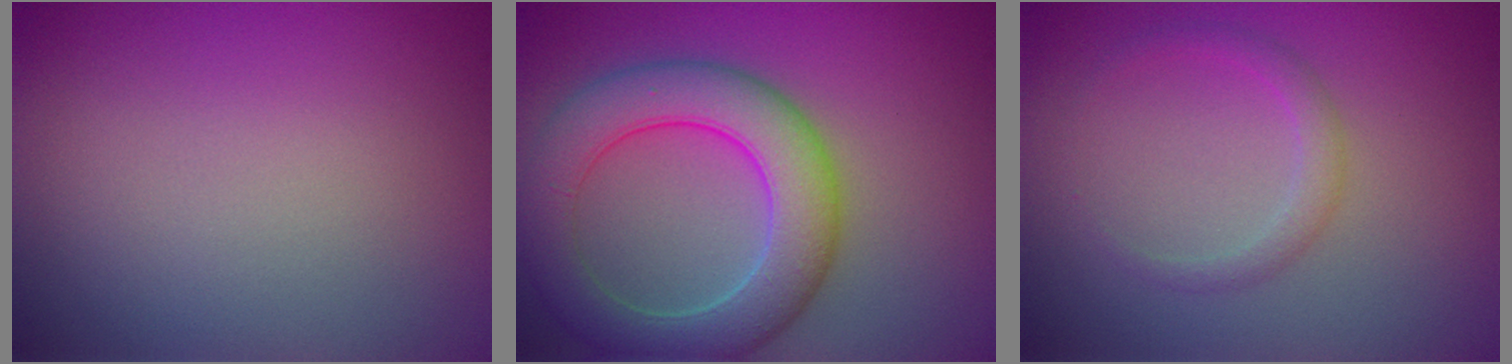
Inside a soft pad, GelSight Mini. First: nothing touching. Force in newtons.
{"total": 7.4, "press": 7.3, "slide": 0.4}
{"total": 1.6, "press": 1.6, "slide": 0.1}